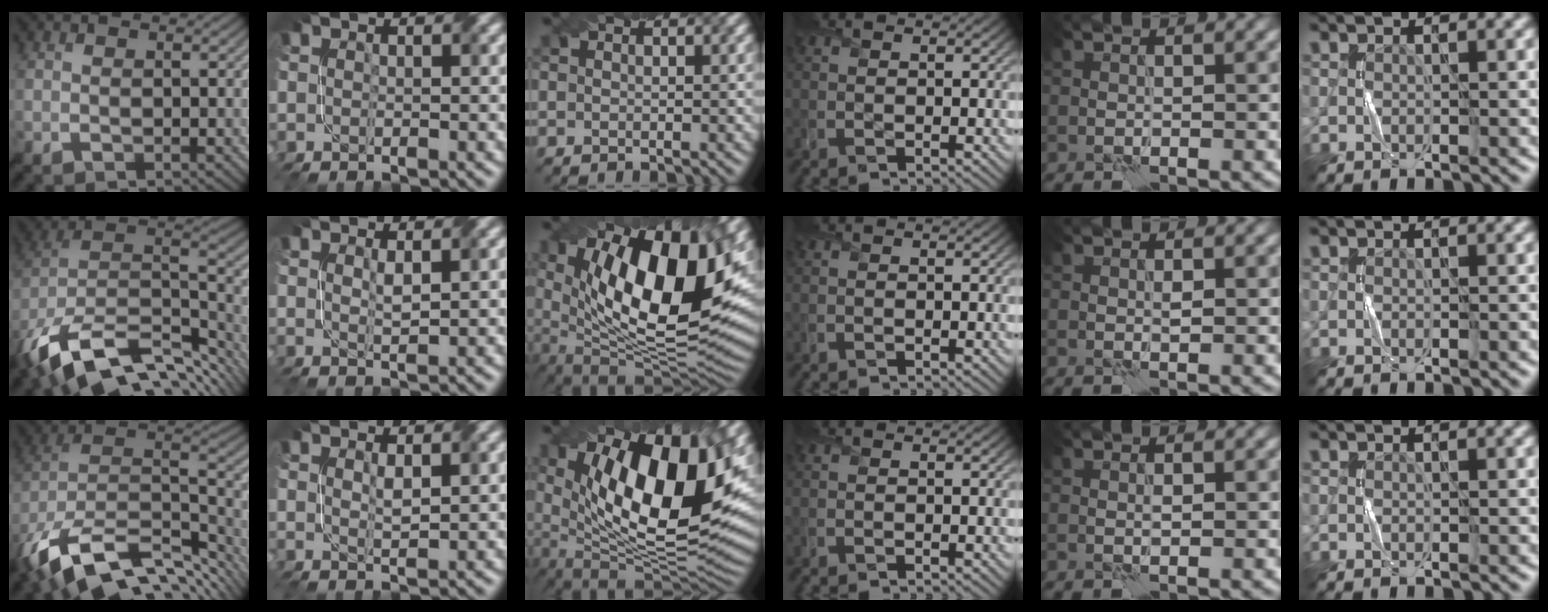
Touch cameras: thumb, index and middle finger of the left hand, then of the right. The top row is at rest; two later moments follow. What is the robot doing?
{"motion": "twist", "object": "screw"}